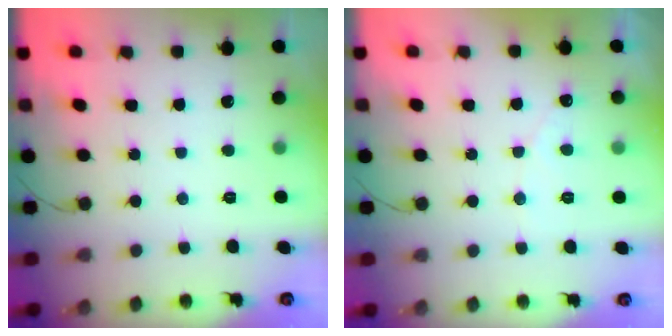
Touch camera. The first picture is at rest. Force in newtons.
{"total": 2.7, "press": 2.7, "slide": 0.1}